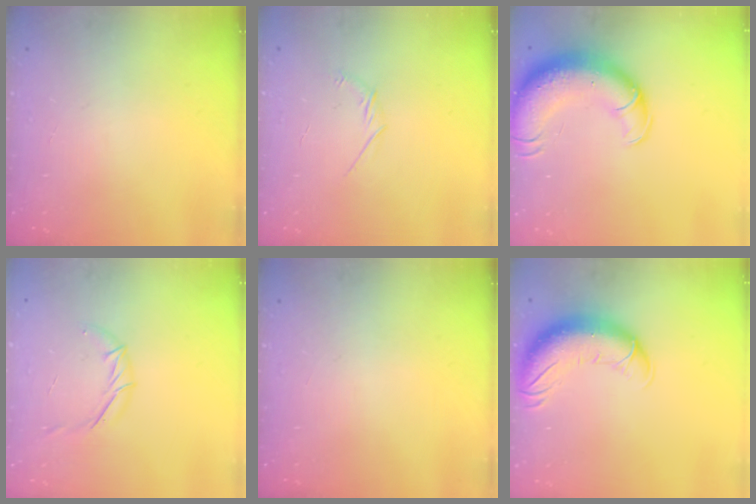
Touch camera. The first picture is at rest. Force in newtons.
{"total": 4.3, "press": 4.1, "slide": 1.1}
{"total": 16.2, "press": 15.7, "slide": 3.9}
{"total": 5.8, "press": 5.7, "slide": 1.3}
{"total": 0.0}
{"total": 13.4, "press": 13.0, "slide": 3.1}